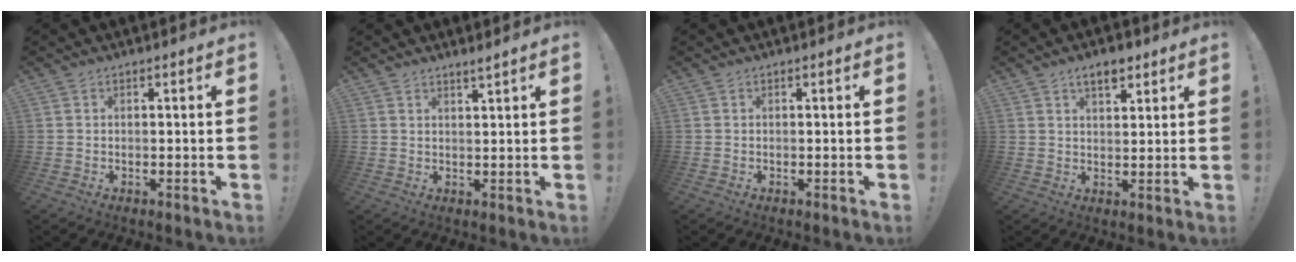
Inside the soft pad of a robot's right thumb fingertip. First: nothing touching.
{"total": 2.1, "force": [1.9, 0.0, 0.9], "torque": [-0.005, -0.017, 0.031]}
{"total": 0.0}
{"total": 5.5, "force": [3.6, 2.8, 3.1], "torque": [-0.039, -0.014, 0.061]}